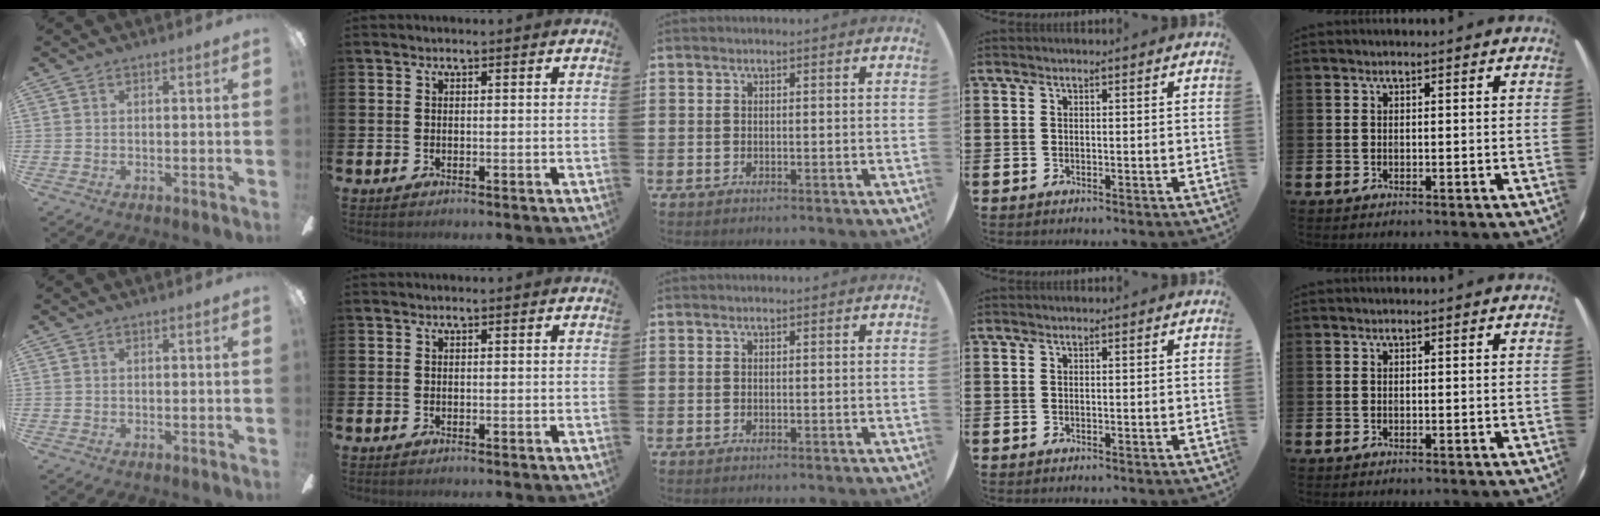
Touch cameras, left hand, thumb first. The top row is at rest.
{}